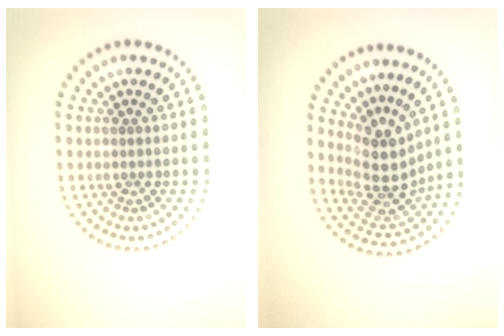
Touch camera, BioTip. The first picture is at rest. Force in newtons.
{"total": 4.4, "press": 3.2, "slide": 2.9}